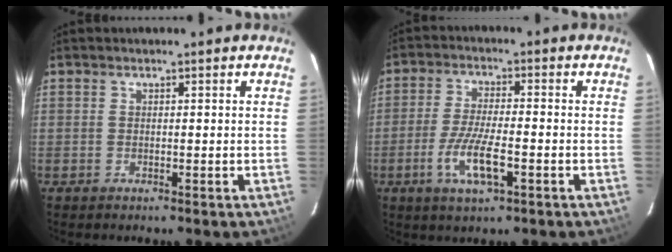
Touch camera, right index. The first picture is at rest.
{"total": 8.2, "force": [-3.2, 1.9, 7.3], "torque": [-0.150, -0.011, -0.061]}